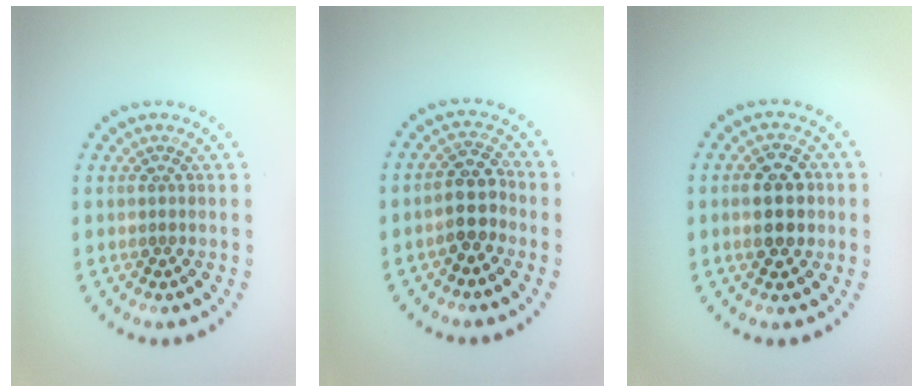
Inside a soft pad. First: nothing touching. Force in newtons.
{"total": 2.9, "press": 2.5, "slide": 1.5}
{"total": 4.0, "press": 4.0, "slide": 0.4}